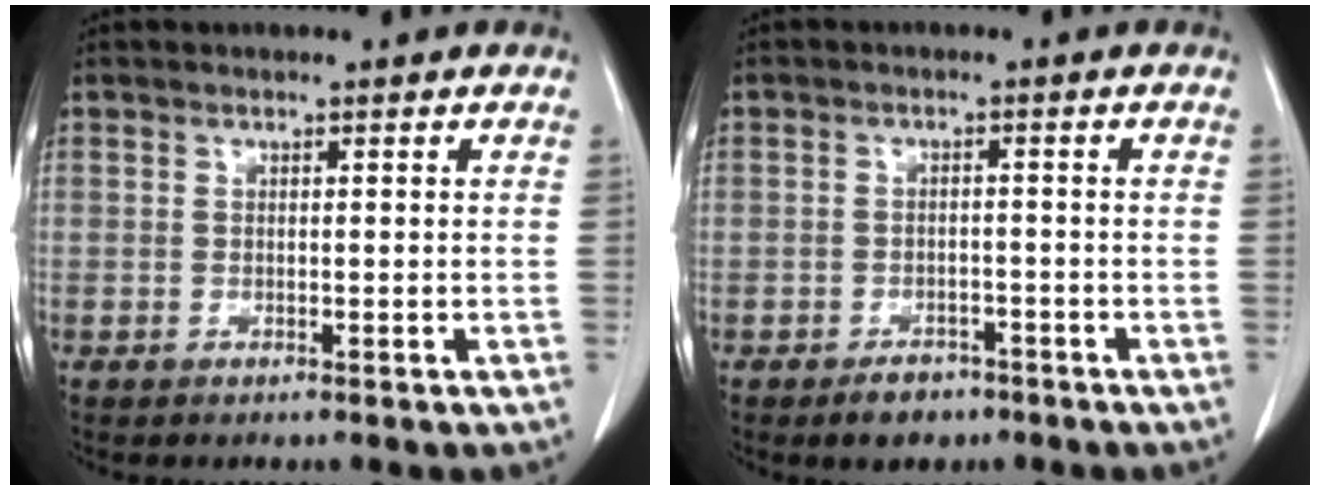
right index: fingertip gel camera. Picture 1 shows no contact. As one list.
[{"total": 3.7, "force": [-2.5, 2.5, 1.2], "torque": [-0.016, 0.006, -0.031]}]